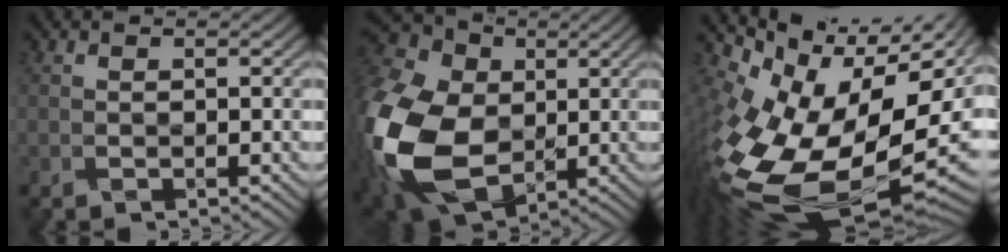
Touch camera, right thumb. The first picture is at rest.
{"total": 19.6, "force": [-1.1, 14.5, 13.2], "torque": [-0.365, -0.025, -0.014]}
{"total": 18.4, "force": [-2.8, 11.5, 14.0], "torque": [-0.258, -0.055, -0.014]}